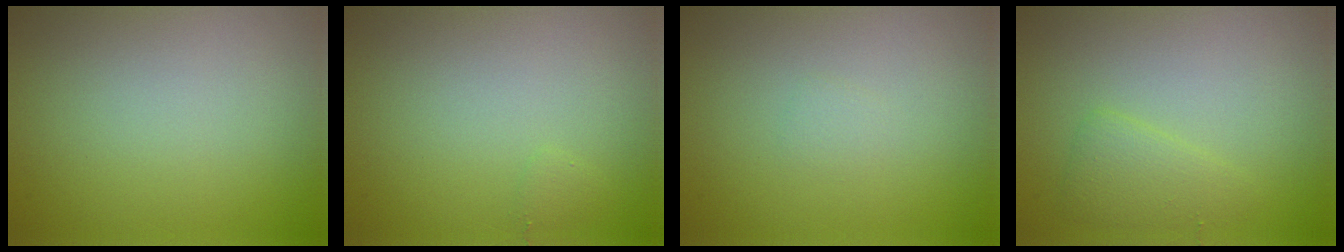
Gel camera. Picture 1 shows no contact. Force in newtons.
{"total": 0.6, "press": 0.6, "slide": 0.0}
{"total": 0.6, "press": 0.6, "slide": 0.0}
{"total": 1.9, "press": 1.9, "slide": 0.0}